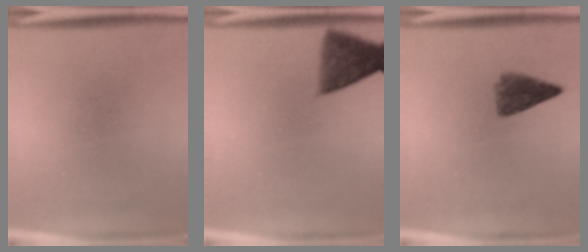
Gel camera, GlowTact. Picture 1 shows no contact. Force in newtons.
{"total": 7.4}
{"total": 4.2}